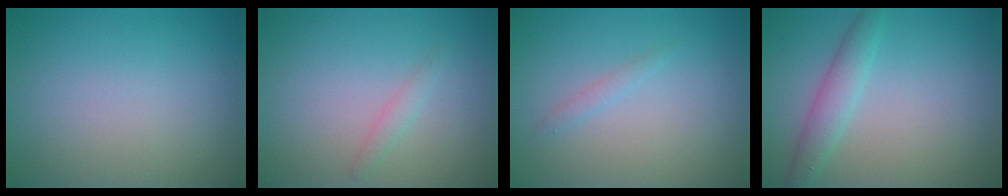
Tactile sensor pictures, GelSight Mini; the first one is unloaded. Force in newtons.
{"total": 0.9, "press": 0.9, "slide": 0.0}
{"total": 0.8, "press": 0.8, "slide": 0.0}
{"total": 2.5, "press": 2.5, "slide": 0.0}